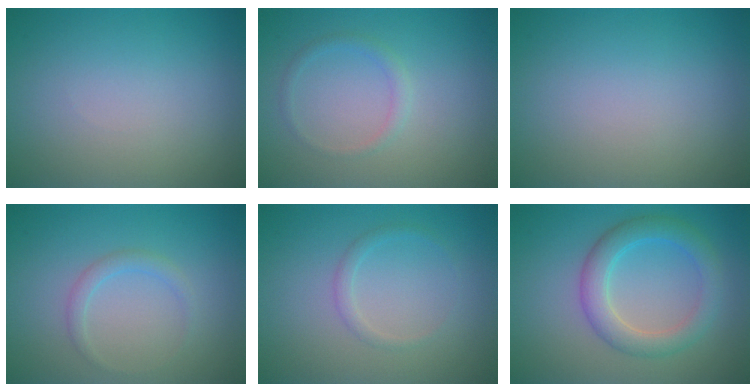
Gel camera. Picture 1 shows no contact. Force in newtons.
{"total": 1.2, "press": 1.2, "slide": 0.0}
{"total": 0.0}
{"total": 1.3, "press": 1.3, "slide": 0.0}
{"total": 1.0, "press": 1.0, "slide": 0.1}
{"total": 3.9, "press": 3.9, "slide": 0.1}